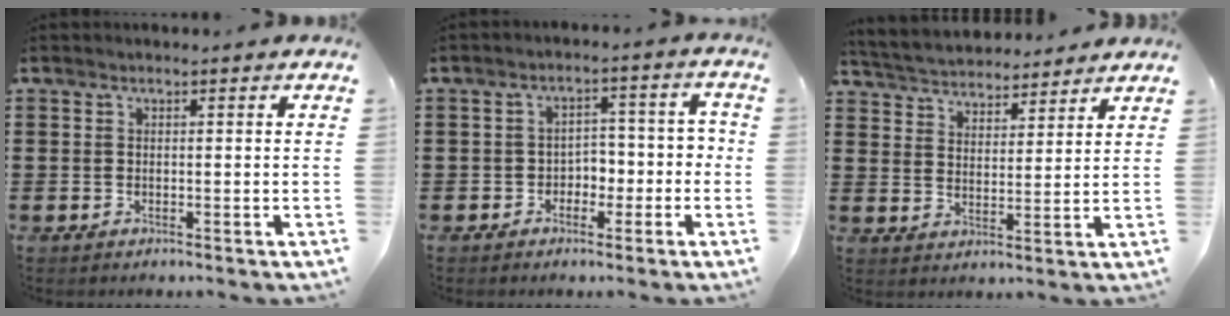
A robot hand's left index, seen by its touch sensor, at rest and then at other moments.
{"total": 3.6, "force": [-2.0, 2.6, 1.3], "torque": [-0.035, 0.009, -0.048]}
{"total": 4.2, "force": [4.1, 0.6, -0.2], "torque": [-0.019, -0.025, 0.071]}